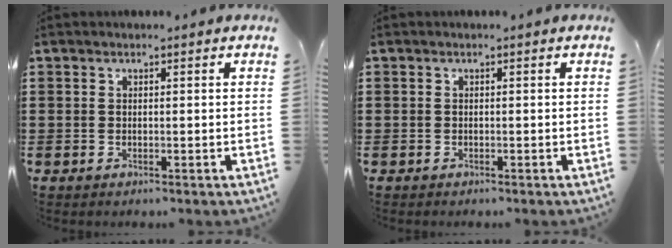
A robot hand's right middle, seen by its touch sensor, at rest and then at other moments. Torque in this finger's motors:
{"motor_torque": [-1.39, 0.75, -0.90, -0.20]}